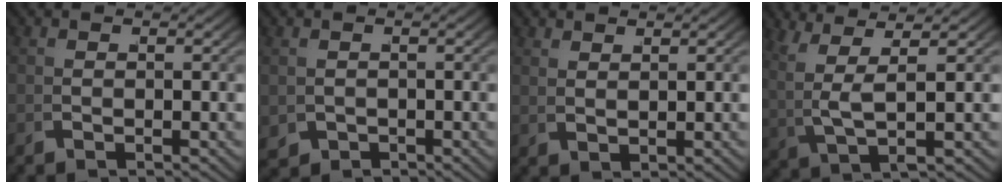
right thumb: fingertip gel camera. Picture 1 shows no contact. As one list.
[{"total": 1.9, "force": [-0.7, 1.7, 0.6], "torque": [-0.022, -0.022, 0.004]}, {"total": 1.8, "force": [1.7, -0.3, 0.3], "torque": [0.000, 0.002, 0.044]}, {"total": 6.5, "force": [3.0, 2.5, 5.2], "torque": [-0.107, 0.002, 0.058]}]